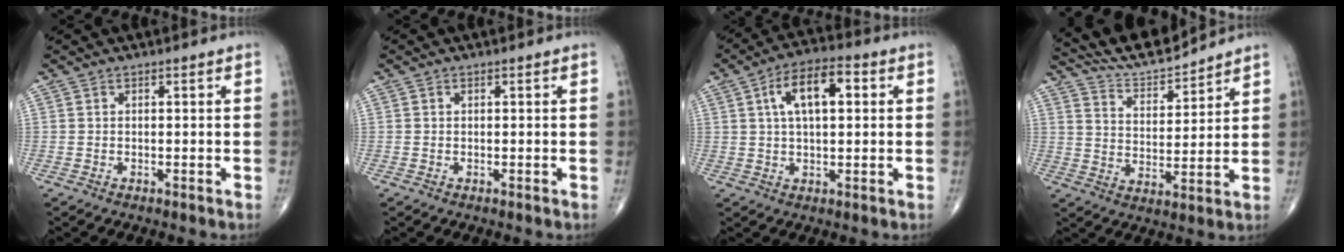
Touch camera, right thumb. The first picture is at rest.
{"total": 0.0}
{"total": 10.3, "force": [2.6, 4.7, 8.7], "torque": [-0.141, 0.017, 0.037]}
{"total": 9.5, "force": [9.3, 0.7, 1.5], "torque": [-0.020, -0.053, 0.181]}